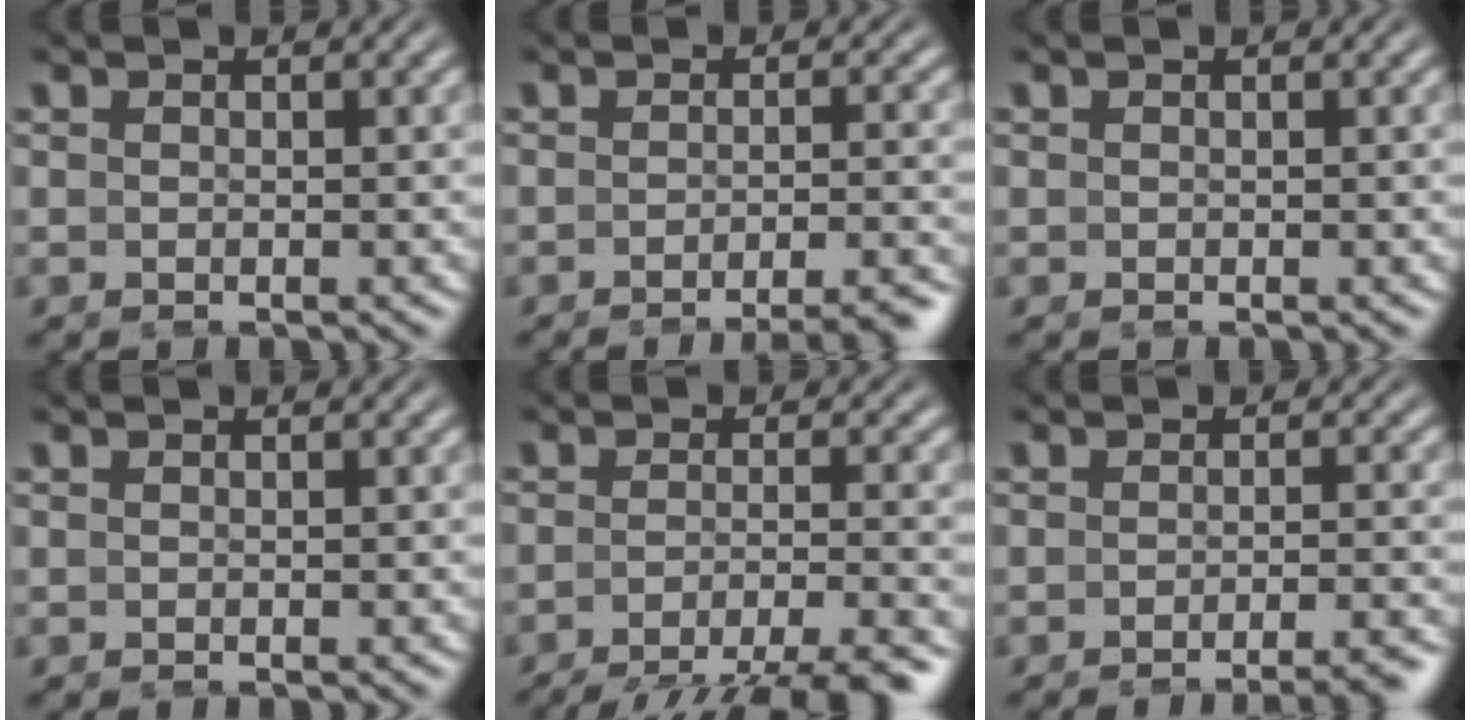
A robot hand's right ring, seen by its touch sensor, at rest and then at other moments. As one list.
[{"total": 7.8, "force": [-7.3, 1.3, 2.4], "torque": [-0.012, -0.005, -0.111]}, {"total": 0.0}, {"total": 0.0}, {"total": 10.5, "force": [-8.7, 2.9, 5.1], "torque": [-0.064, -0.028, -0.122]}, {"total": 6.0, "force": [-5.6, 0.8, 2.0], "torque": [-0.011, -0.002, -0.086]}]